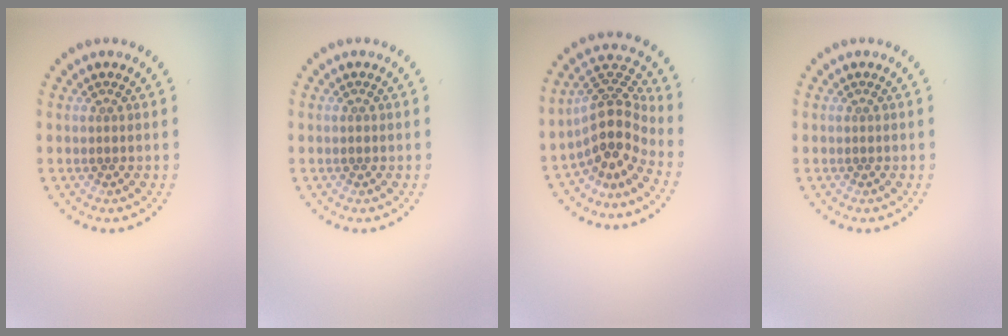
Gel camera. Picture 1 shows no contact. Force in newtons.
{"total": 0.6, "press": 0.6, "slide": 0.0}
{"total": 4.5, "press": 3.3, "slide": 3.0}
{"total": 0.0}